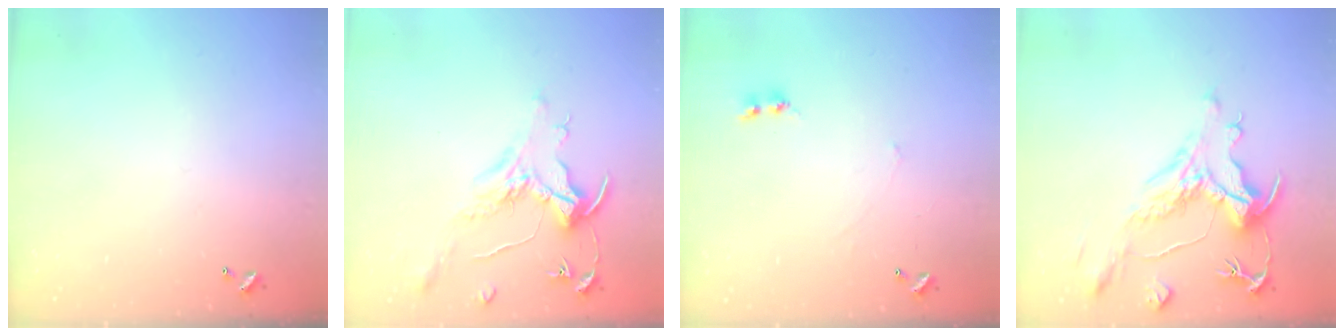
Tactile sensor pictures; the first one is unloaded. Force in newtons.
{"total": 1.5, "press": 1.3, "slide": 0.7}
{"total": 1.6, "press": 1.5, "slide": 0.5}
{"total": 1.9, "press": 0.8, "slide": 1.7}